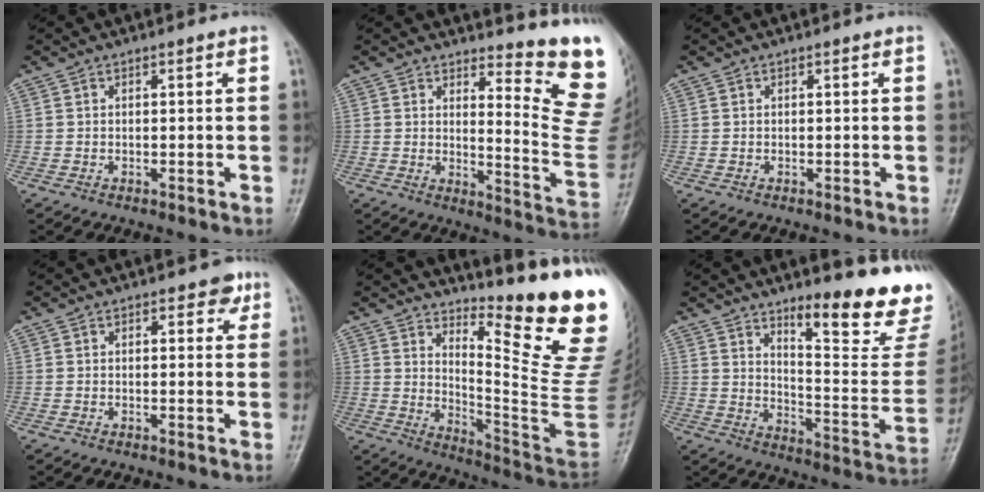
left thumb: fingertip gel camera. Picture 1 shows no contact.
{"total": 13.9, "force": [10.7, 2.8, 8.4], "torque": [-0.075, -0.132, 0.125]}
{"total": 0.0}
{"total": 2.5, "force": [1.3, 1.6, 1.4], "torque": [0.002, -0.003, 0.011]}
{"total": 19.2, "force": [12.3, 1.7, 14.7], "torque": [-0.180, -0.141, 0.186]}
{"total": 20.8, "force": [14.8, 4.5, 13.9], "torque": [-0.148, -0.111, 0.208]}